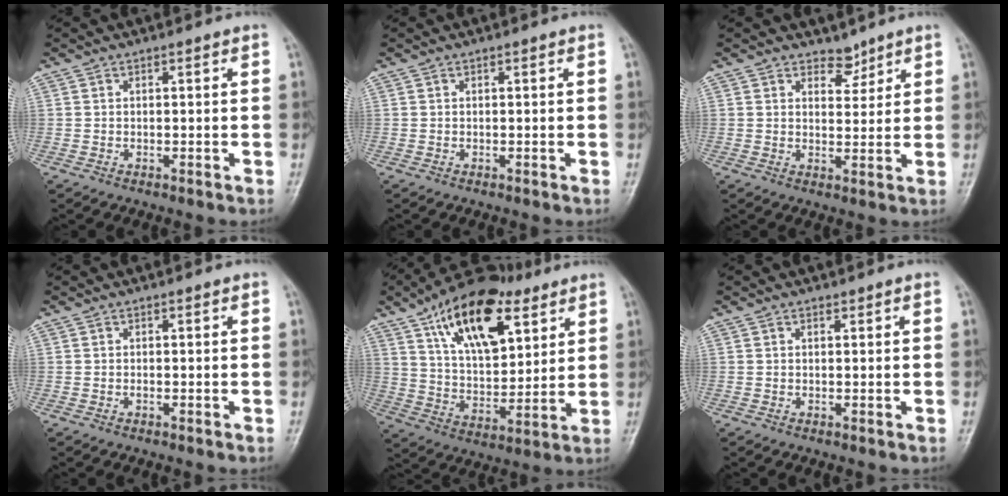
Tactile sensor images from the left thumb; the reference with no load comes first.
{"total": 0.0}
{"total": 3.3, "force": [2.7, 1.8, 0.6], "torque": [0.013, -0.020, 0.041]}
{"total": 0.0}
{"total": 20.5, "force": [10.5, 10.1, 14.5], "torque": [-0.204, -0.034, 0.180]}
{"total": 0.6, "force": [0.4, 0.4, 0.2], "torque": [-0.002, -0.002, 0.004]}